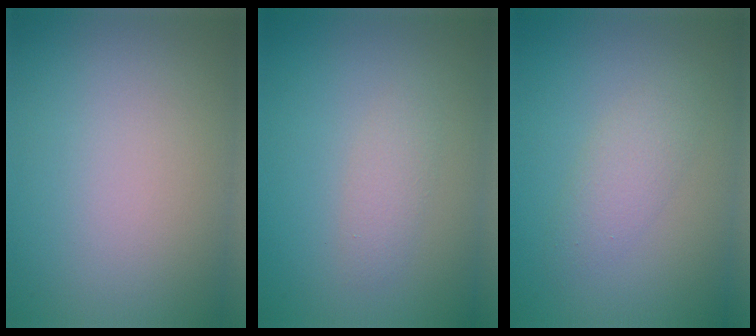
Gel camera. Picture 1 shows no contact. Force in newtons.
{"total": 1.5, "press": 1.5, "slide": 0.1}
{"total": 2.7, "press": 2.7, "slide": 0.2}